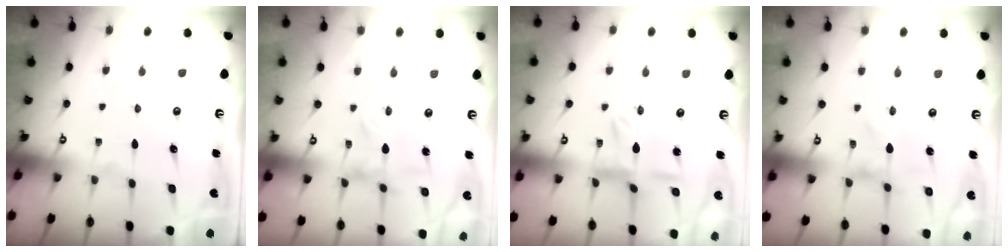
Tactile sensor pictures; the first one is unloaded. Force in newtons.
{"total": 0.0}
{"total": 5.8, "press": 5.8, "slide": 0.5}
{"total": 0.0}